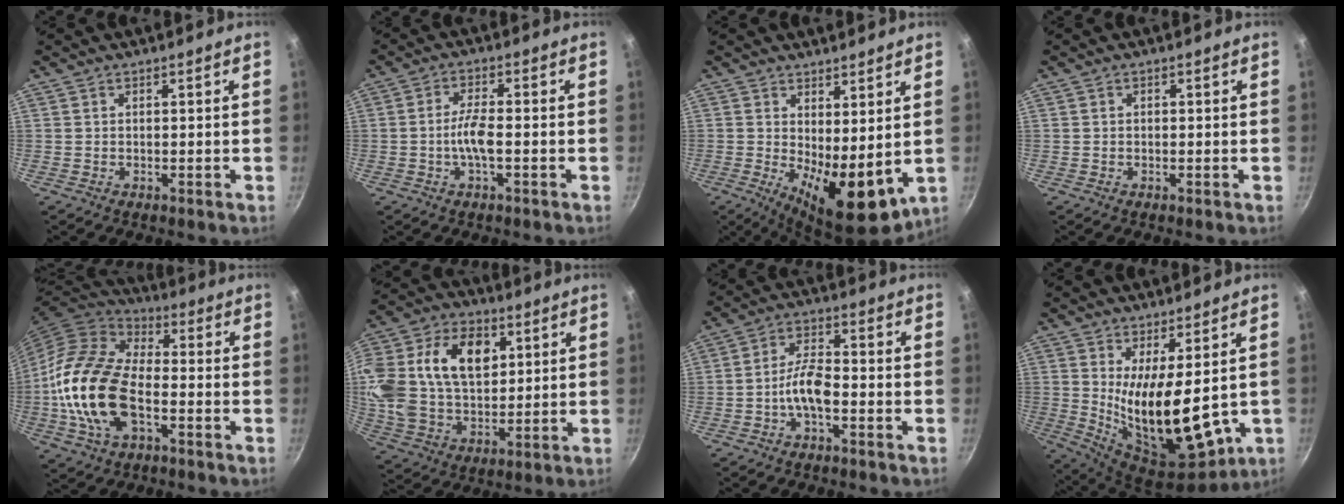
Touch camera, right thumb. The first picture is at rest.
{"total": 5.0, "force": [-1.3, 1.3, 4.6], "torque": [-0.095, 0.016, -0.030]}
{"total": 11.6, "force": [0.7, 4.8, 10.5], "torque": [-0.135, -0.028, 0.022]}
{"total": 0.0}
{"total": 19.9, "force": [-4.2, 11.4, 15.7], "torque": [-0.294, 0.029, -0.091]}
{"total": 25.4, "force": [7.0, 17.4, 17.2], "torque": [-0.358, 0.021, 0.122]}
{"total": 6.5, "force": [-2.4, 2.7, 5.4], "torque": [-0.098, 0.032, -0.050]}
{"total": 16.4, "force": [1.6, 6.7, 14.8], "torque": [-0.230, -0.048, 0.051]}